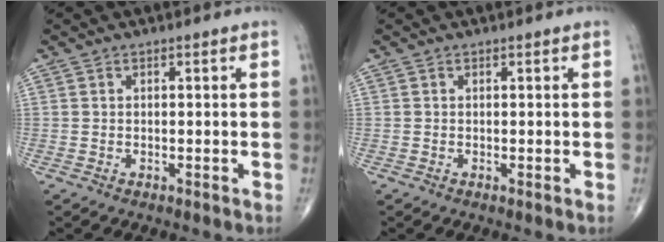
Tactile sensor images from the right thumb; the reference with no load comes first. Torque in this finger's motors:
{"motor_torque": [0.24, 0.09, -0.26, -0.33, 0.03]}